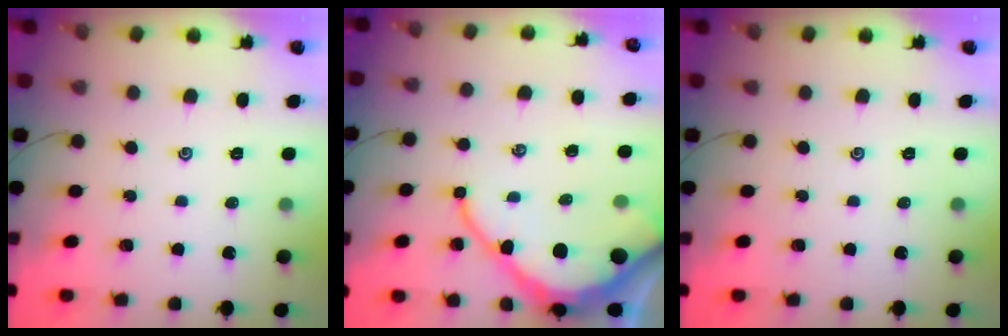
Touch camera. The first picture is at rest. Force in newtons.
{"total": 12.4, "press": 12.4, "slide": 1.1}
{"total": 0.0}